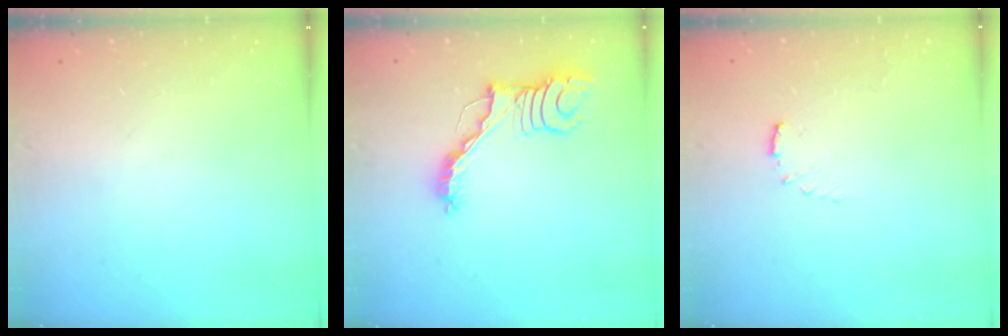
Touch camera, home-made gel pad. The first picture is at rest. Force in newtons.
{"total": 12.4, "press": 12.3, "slide": 1.3}
{"total": 3.6, "press": 3.6, "slide": 0.4}